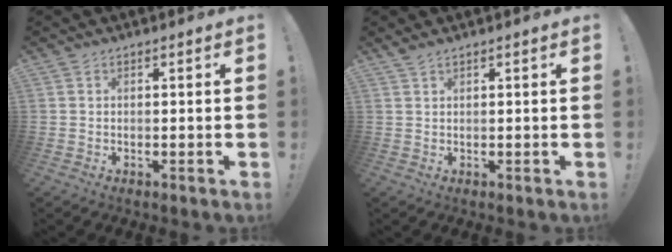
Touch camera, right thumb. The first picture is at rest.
{"total": 1.6, "force": [1.4, 0.2, 0.8], "torque": [-0.017, -0.003, 0.026]}